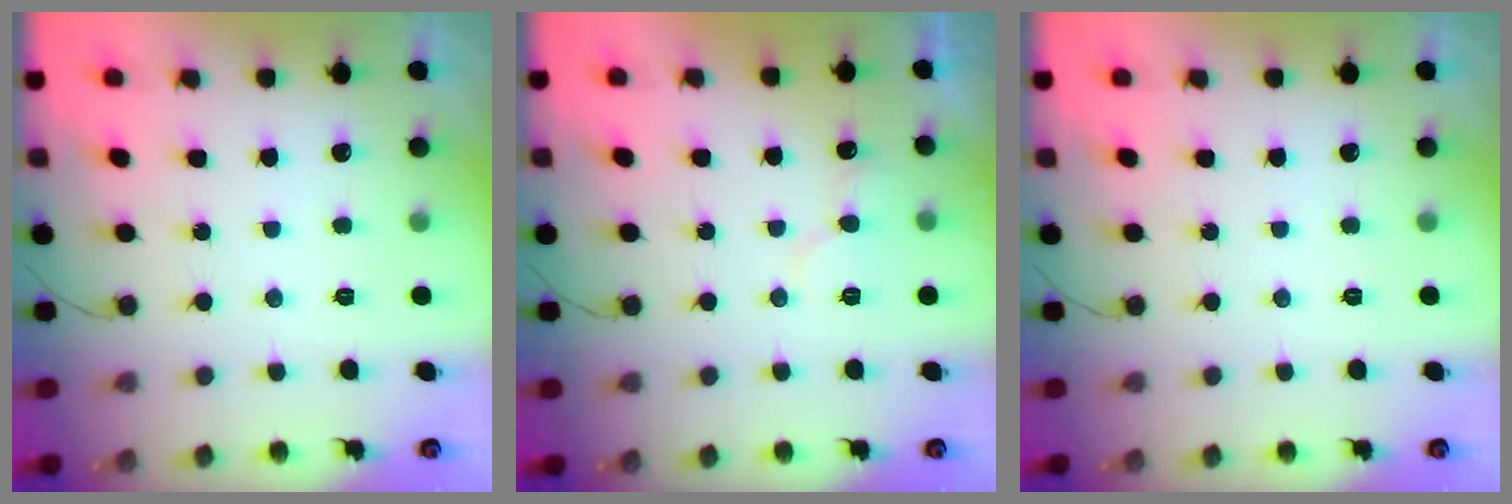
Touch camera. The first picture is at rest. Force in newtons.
{"total": 7.4, "press": 7.4, "slide": 0.5}
{"total": 0.0}